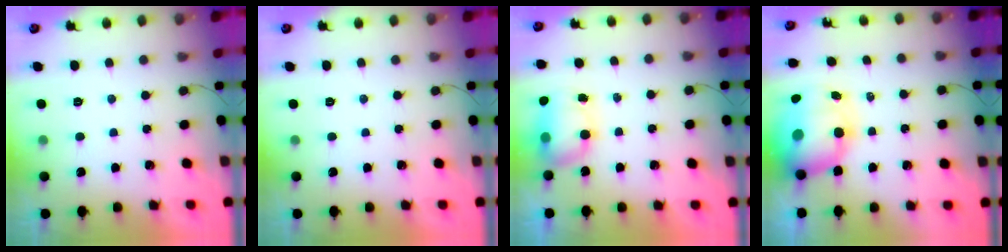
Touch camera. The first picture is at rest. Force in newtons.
{"total": 0.0}
{"total": 7.1, "press": 7.0, "slide": 1.2}
{"total": 15.5, "press": 15.0, "slide": 3.7}